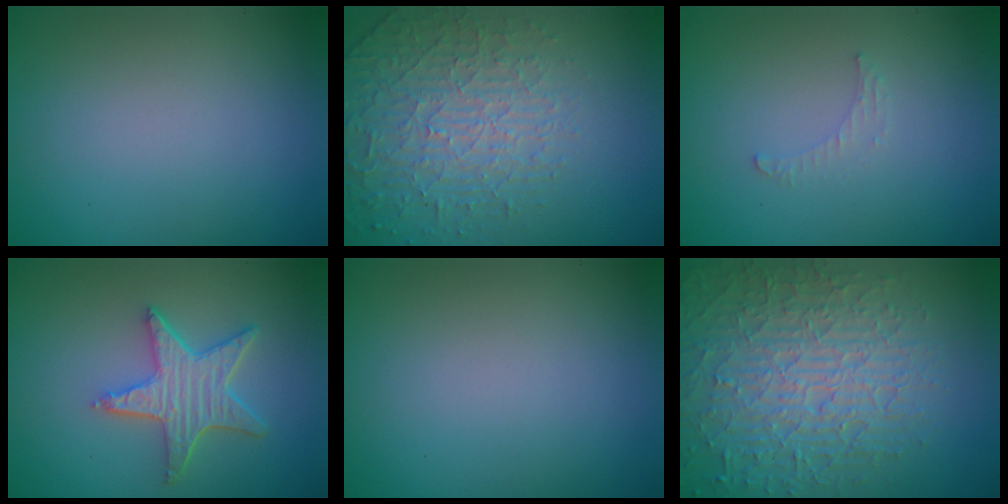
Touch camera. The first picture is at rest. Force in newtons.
{"total": 4.0, "press": 4.0, "slide": 0.4}
{"total": 0.8, "press": 0.8, "slide": 0.3}
{"total": 4.5, "press": 3.7, "slide": 2.6}
{"total": 0.0}
{"total": 8.9, "press": 6.2, "slide": 6.3}